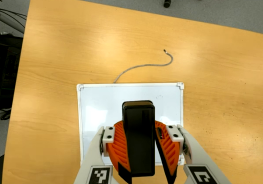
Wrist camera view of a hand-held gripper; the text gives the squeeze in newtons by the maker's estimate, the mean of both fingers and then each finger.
{"total": 10.7, "left": 11.2, "right": 10.2}